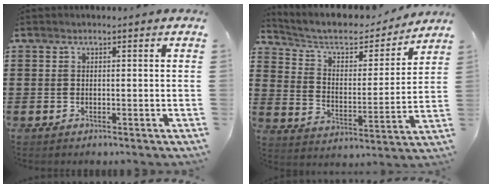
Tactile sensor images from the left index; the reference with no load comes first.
{"total": 6.5, "force": [5.3, 2.4, 2.7], "torque": [-0.081, -0.028, 0.086]}